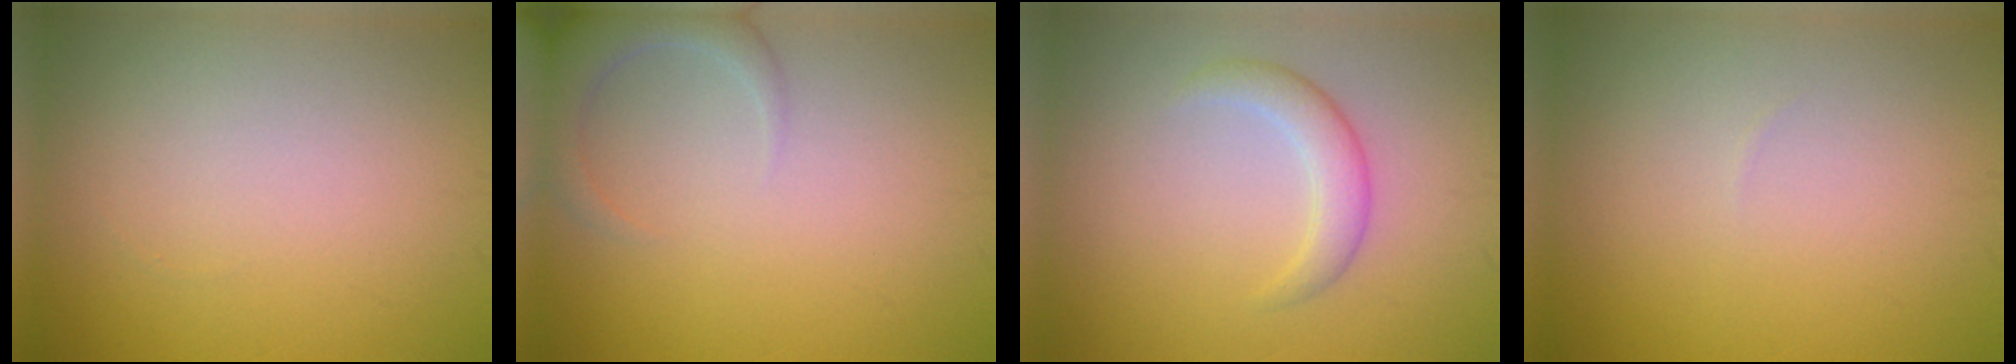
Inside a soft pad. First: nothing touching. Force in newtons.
{"total": 3.8, "press": 3.8, "slide": 0.5}
{"total": 2.4, "press": 2.4, "slide": 0.2}
{"total": 0.0}